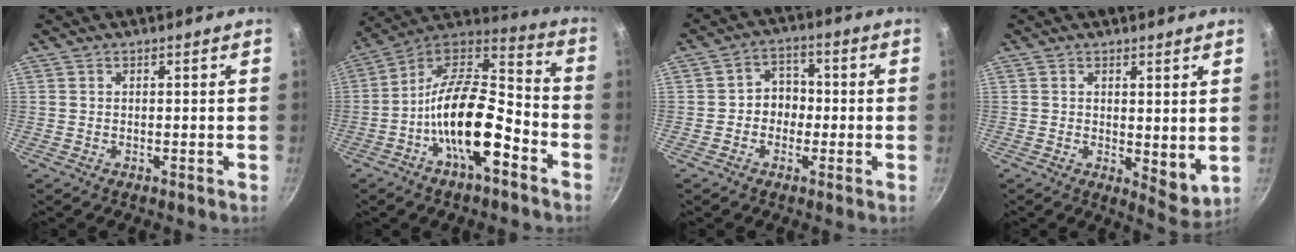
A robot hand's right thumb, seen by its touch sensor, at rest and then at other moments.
{"total": 19.4, "force": [-7.4, 8.5, 15.8], "torque": [-0.258, 0.060, -0.147]}
{"total": 5.4, "force": [-1.0, 4.6, 2.5], "torque": [0.006, 0.021, -0.022]}
{"total": 5.8, "force": [1.0, 2.9, 4.9], "torque": [-0.067, -0.024, 0.017]}